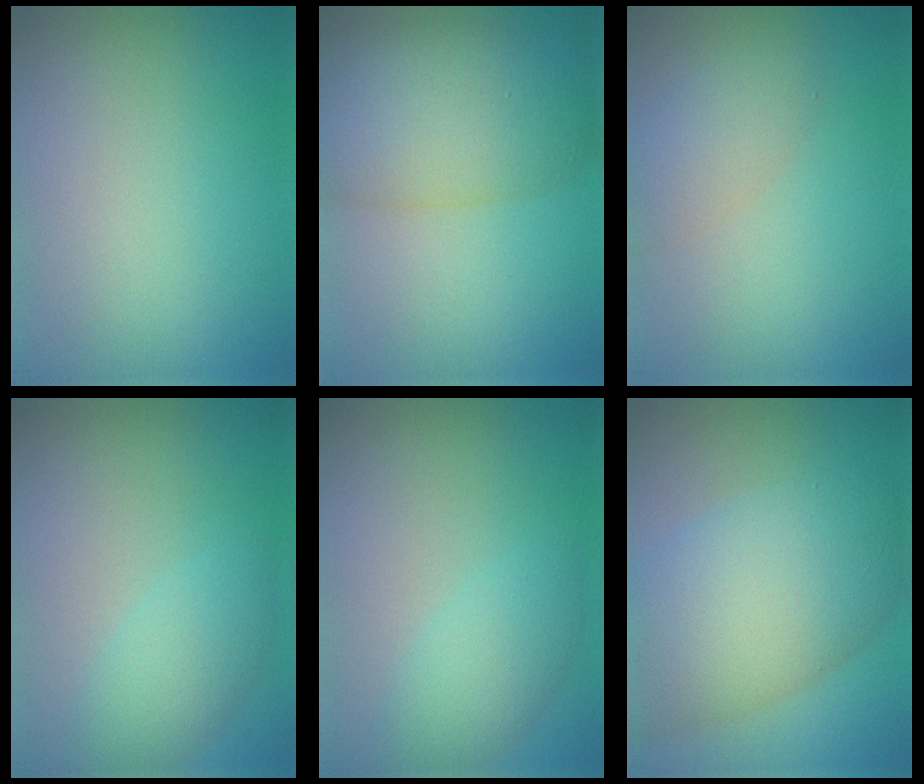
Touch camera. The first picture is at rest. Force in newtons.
{"total": 7.9, "press": 7.9, "slide": 0.2}
{"total": 2.4, "press": 2.4, "slide": 0.1}
{"total": 2.8, "press": 2.8, "slide": 0.1}
{"total": 2.8, "press": 2.8, "slide": 0.1}
{"total": 10.3, "press": 10.3, "slide": 0.2}